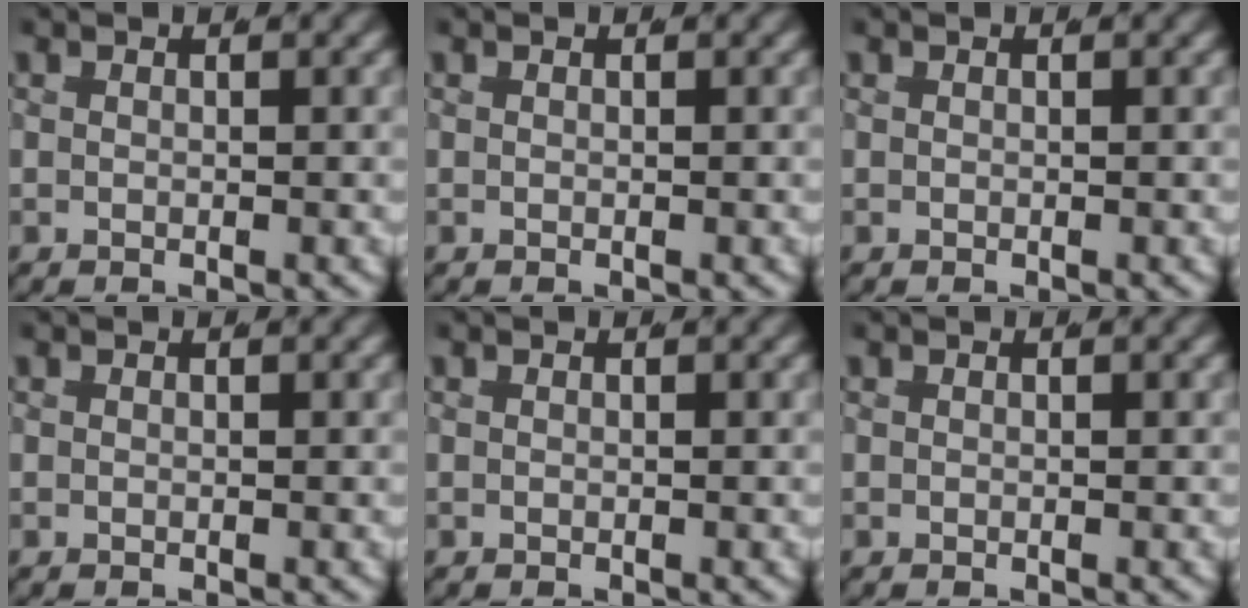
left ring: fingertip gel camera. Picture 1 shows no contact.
{"total": 0.0}
{"total": 0.0}
{"total": 0.0}
{"total": 0.0}
{"total": 0.0}